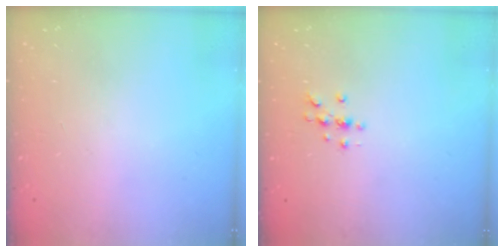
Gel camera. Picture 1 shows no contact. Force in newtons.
{"total": 4.2, "press": 4.2, "slide": 0.5}